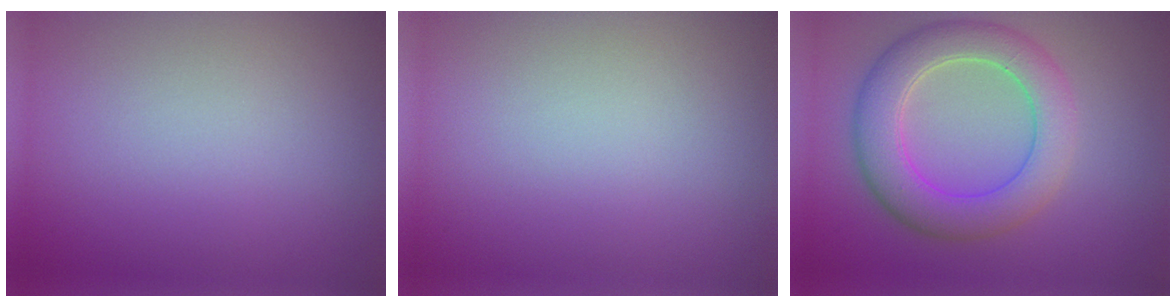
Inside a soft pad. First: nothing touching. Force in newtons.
{"total": 0.0}
{"total": 6.1, "press": 6.1, "slide": 0.3}